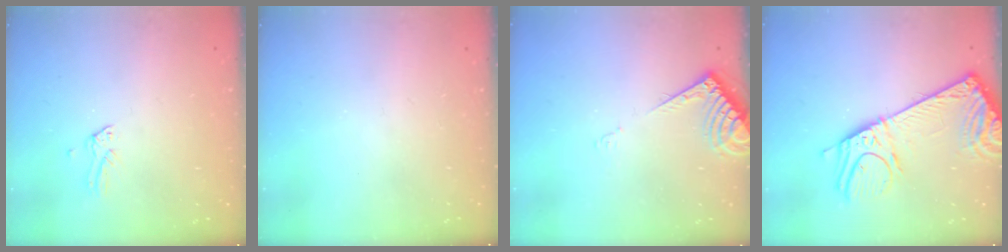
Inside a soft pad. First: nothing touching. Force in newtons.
{"total": 0.0}
{"total": 7.0, "press": 7.0, "slide": 0.6}
{"total": 14.0, "press": 13.6, "slide": 3.2}